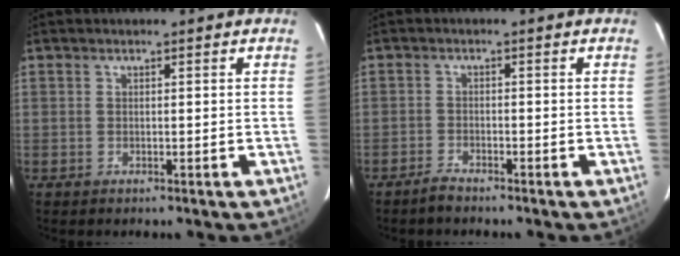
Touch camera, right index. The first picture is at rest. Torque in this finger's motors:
{"motor_torque": [0.07, -0.08, 0.00, -0.01]}